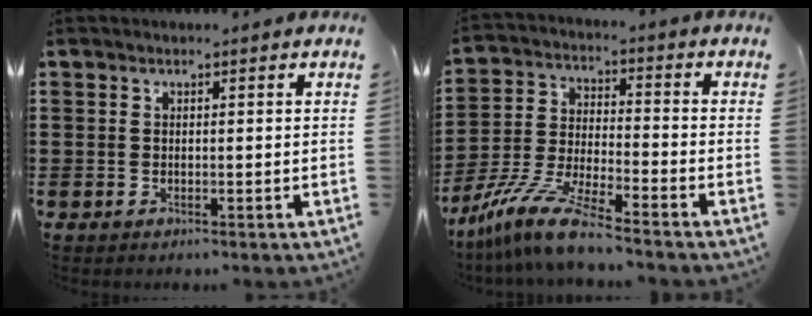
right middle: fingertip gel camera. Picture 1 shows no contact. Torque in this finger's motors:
{"motor_torque": [2.14, 0.00, 0.70, 0.20]}